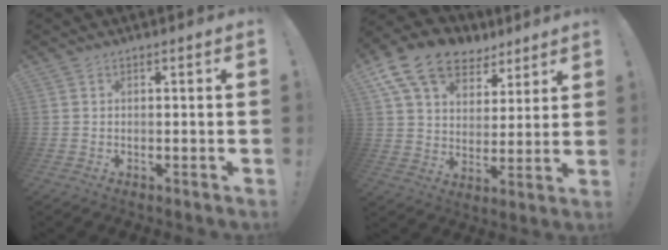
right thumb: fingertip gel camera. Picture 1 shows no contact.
{"total": 16.5, "force": [10.3, 10.5, 7.5], "torque": [-0.125, -0.057, 0.192]}